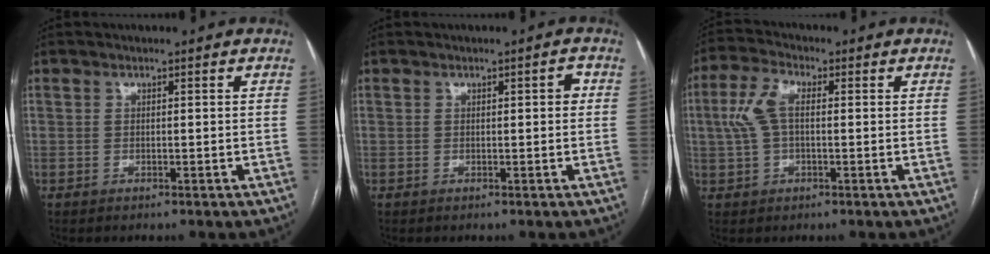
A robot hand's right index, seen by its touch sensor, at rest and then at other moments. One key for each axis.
{"total": 1.5, "fx": 0.2, "fy": 0.6, "fz": 1.4, "tx": -0.015, "ty": 0.006, "tz": 0.003}
{"total": 6.1, "fx": 0.7, "fy": 2.9, "fz": 5.3, "tx": -0.137, "ty": 0.025, "tz": 0.012}